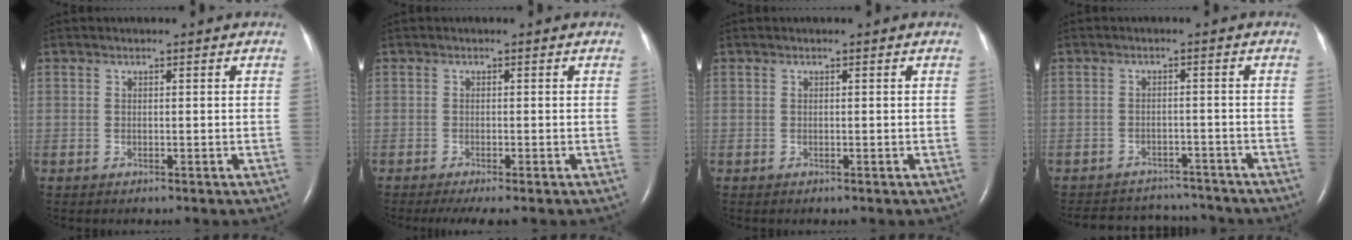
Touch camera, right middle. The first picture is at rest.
{"total": 3.9, "force": [-3.0, 0.5, 2.6], "torque": [-0.040, -0.011, -0.043]}
{"total": 0.0}
{"total": 9.9, "force": [-9.6, 2.5, 1.1], "torque": [-0.028, 0.012, -0.125]}